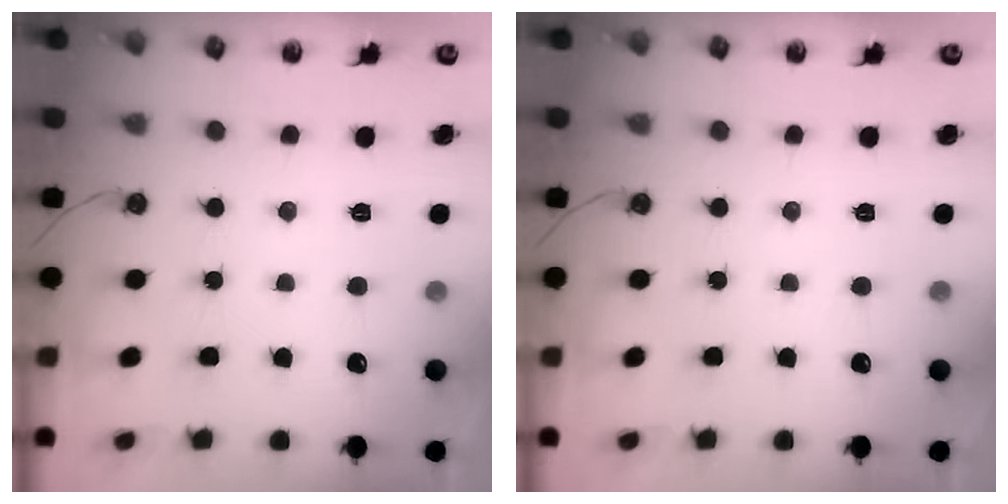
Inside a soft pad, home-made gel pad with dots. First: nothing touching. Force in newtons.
{"total": 0.0}